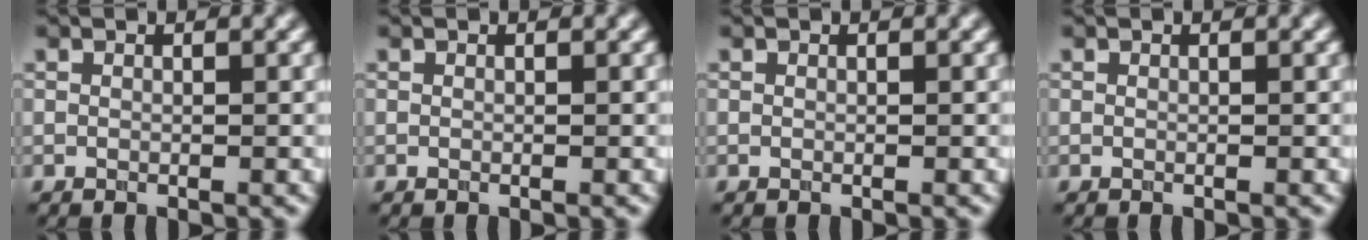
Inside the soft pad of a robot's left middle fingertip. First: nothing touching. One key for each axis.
{"total": 0.0}
{"total": 0.0}
{"total": 0.0}